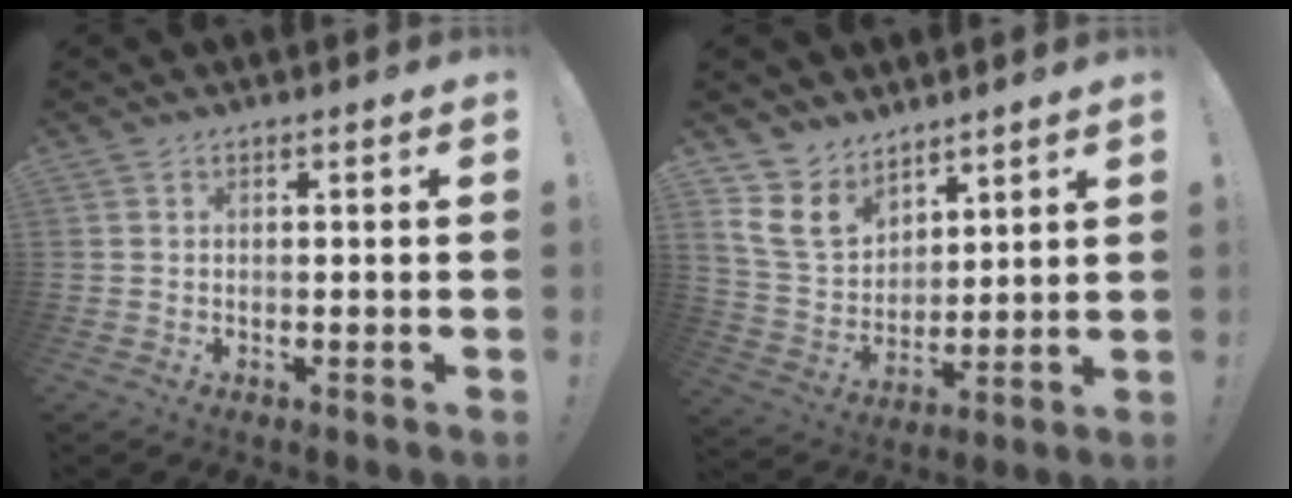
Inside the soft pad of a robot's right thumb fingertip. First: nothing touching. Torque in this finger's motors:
{"motor_torque": [0.45, 0.45, 0.20, 0.19, 0.00]}